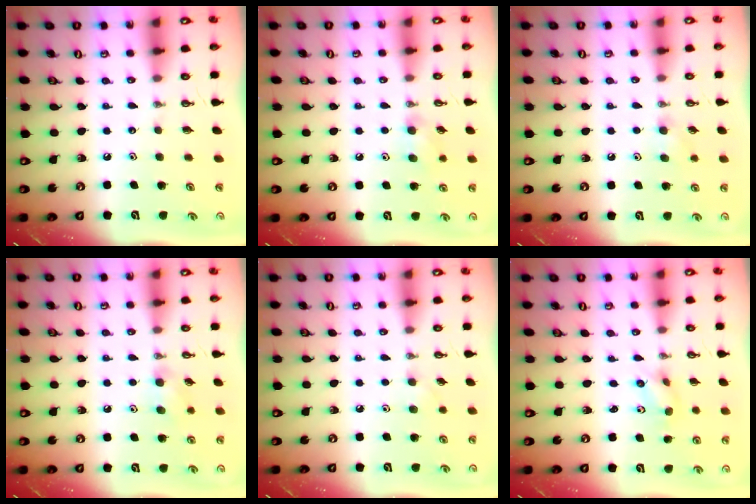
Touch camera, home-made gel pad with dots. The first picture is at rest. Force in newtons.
{"total": 7.1, "press": 6.9, "slide": 1.7}
{"total": 5.8, "press": 5.4, "slide": 2.3}
{"total": 7.1, "press": 6.9, "slide": 1.7}
{"total": 5.3, "press": 5.1, "slide": 1.3}
{"total": 2.8, "press": 2.6, "slide": 1.1}